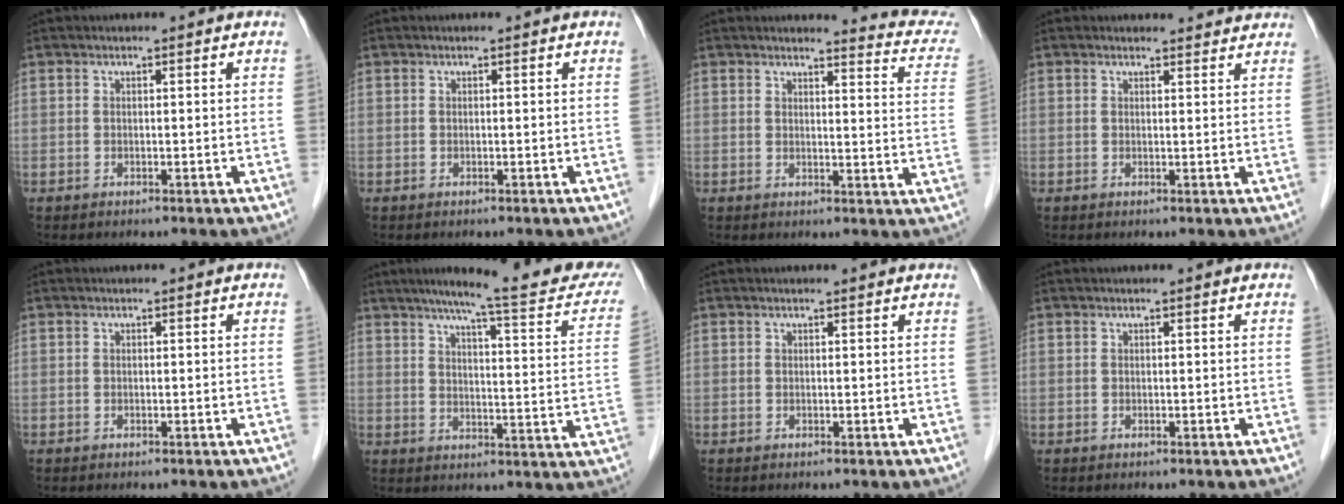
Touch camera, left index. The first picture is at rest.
{"total": 0.0}
{"total": 10.0, "force": [9.8, 0.6, 1.9], "torque": [-0.005, -0.064, 0.081]}
{"total": 4.0, "force": [3.9, 0.8, 0.3], "torque": [-0.005, 0.005, 0.036]}
{"total": 0.0}
{"total": 20.7, "force": [17.2, 1.7, 11.4], "torque": [-0.144, -0.016, 0.207]}
{"total": 1.8, "force": [1.7, 0.0, 0.5], "torque": [-0.012, 0.007, 0.018]}
{"total": 0.7, "force": [0.6, 0.0, 0.2], "torque": [-0.008, 0.004, 0.010]}